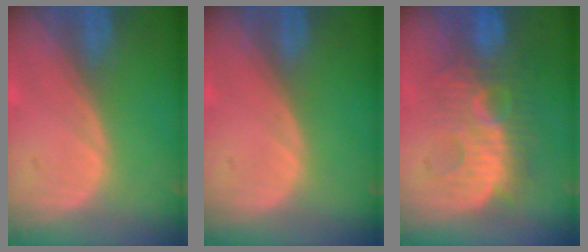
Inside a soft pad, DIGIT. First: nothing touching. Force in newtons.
{"total": 0.0}
{"total": 9.2, "press": 9.0, "slide": 1.9}